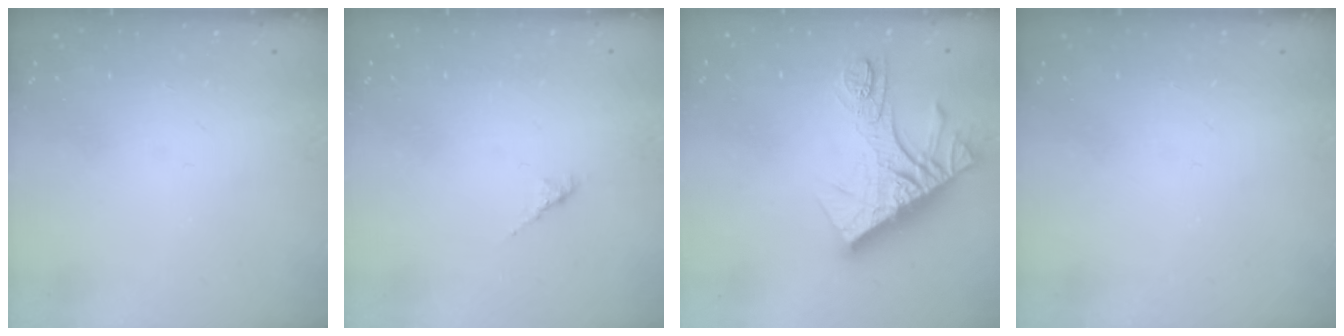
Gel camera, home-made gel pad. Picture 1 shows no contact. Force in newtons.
{"total": 1.5, "press": 1.4, "slide": 0.5}
{"total": 15.8, "press": 15.8, "slide": 1.4}
{"total": 0.0}